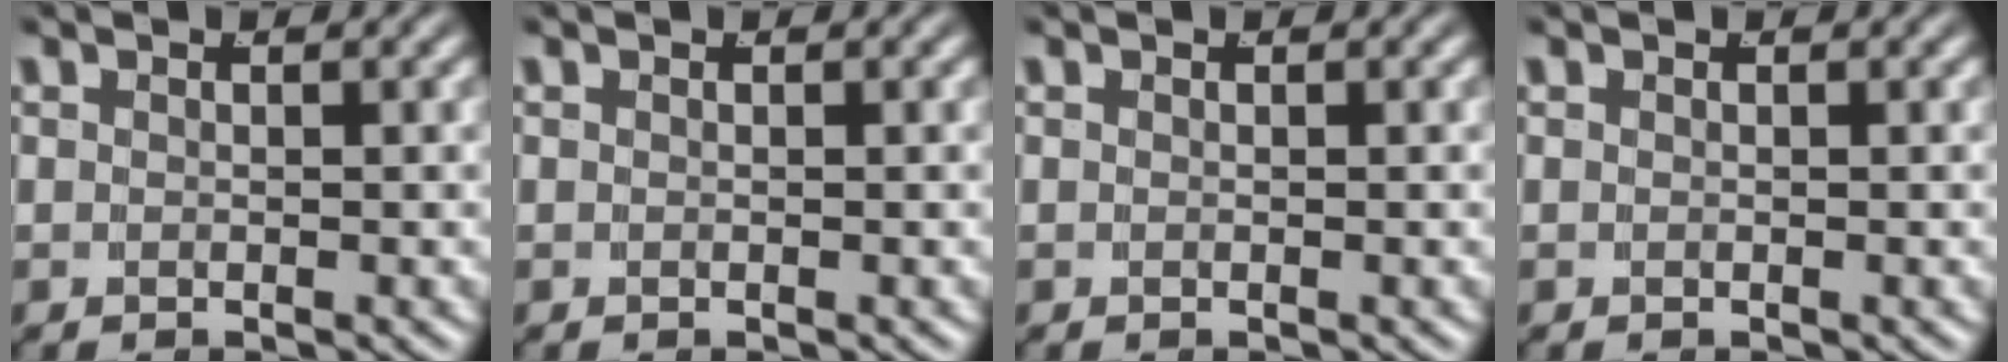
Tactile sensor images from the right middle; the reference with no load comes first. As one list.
[{"total": 0.0}, {"total": 0.0}, {"total": 0.0}]